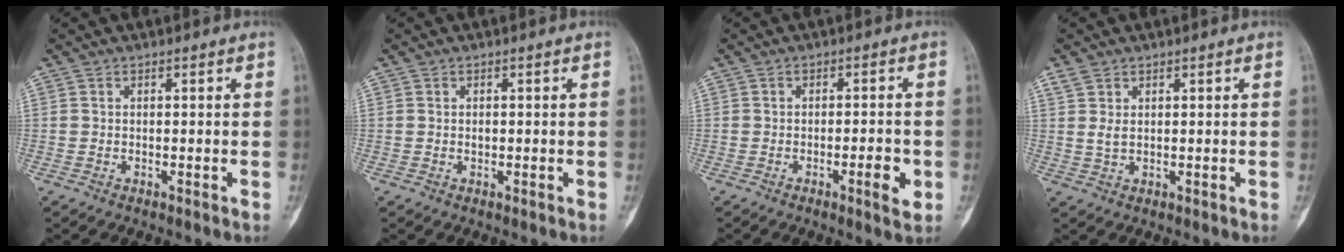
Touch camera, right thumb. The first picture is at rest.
{"total": 0.7, "force": [0.0, 0.5, 0.5], "torque": [-0.007, 0.001, 0.001]}
{"total": 4.6, "force": [-1.6, 1.1, 4.2], "torque": [-0.059, 0.003, -0.022]}
{"total": 2.5, "force": [1.2, 1.5, 1.6], "torque": [-0.036, 0.002, 0.033]}